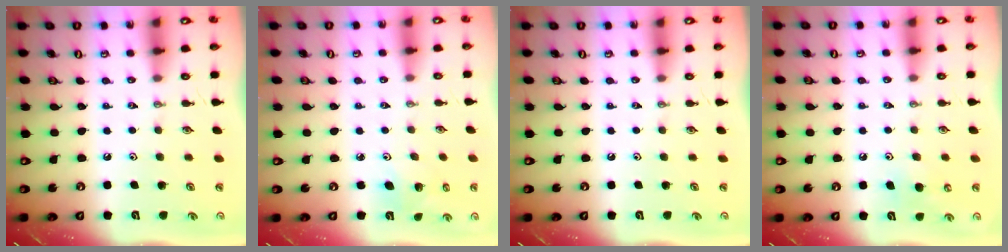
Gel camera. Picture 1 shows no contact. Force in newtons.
{"total": 3.7, "press": 3.3, "slide": 1.6}
{"total": 0.0}
{"total": 8.8, "press": 8.6, "slide": 1.5}